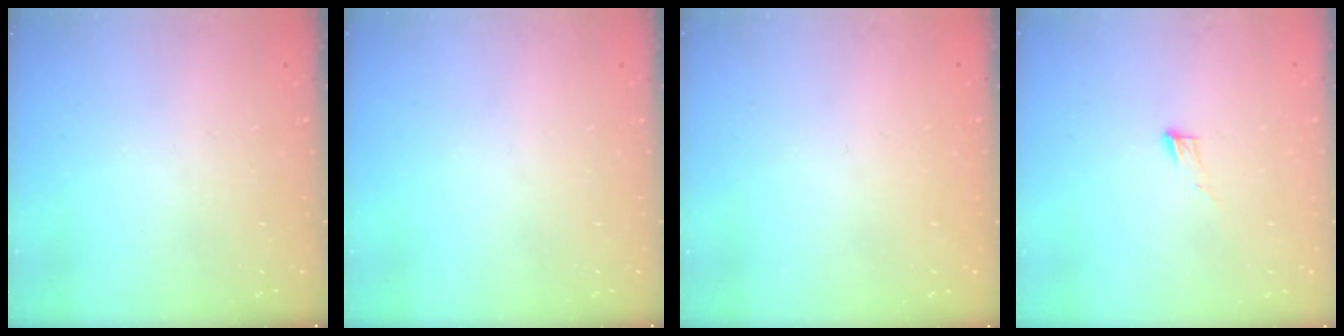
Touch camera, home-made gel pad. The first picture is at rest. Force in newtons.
{"total": 0.0}
{"total": 1.6, "press": 1.6, "slide": 0.1}
{"total": 3.7, "press": 3.7, "slide": 0.3}